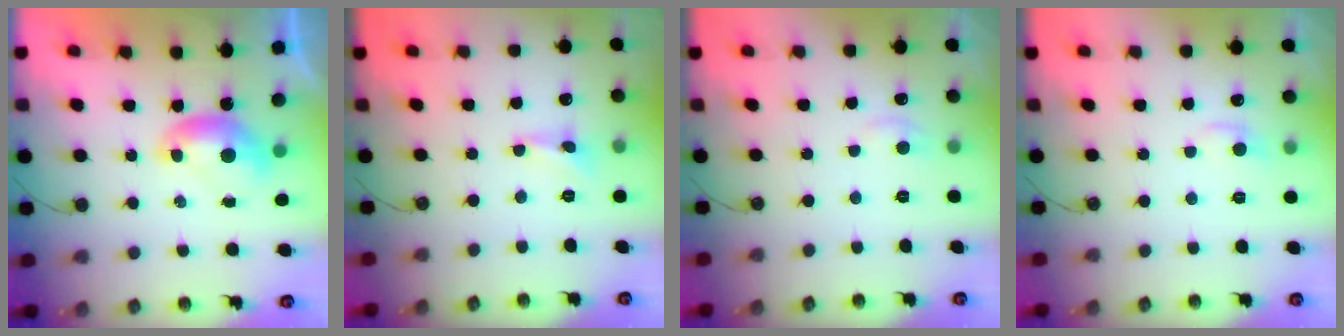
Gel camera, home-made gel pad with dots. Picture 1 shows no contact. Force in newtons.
{"total": 1.7, "press": 1.6, "slide": 0.5}
{"total": 1.8, "press": 1.7, "slide": 0.6}
{"total": 0.8, "press": 0.1, "slide": 0.8}